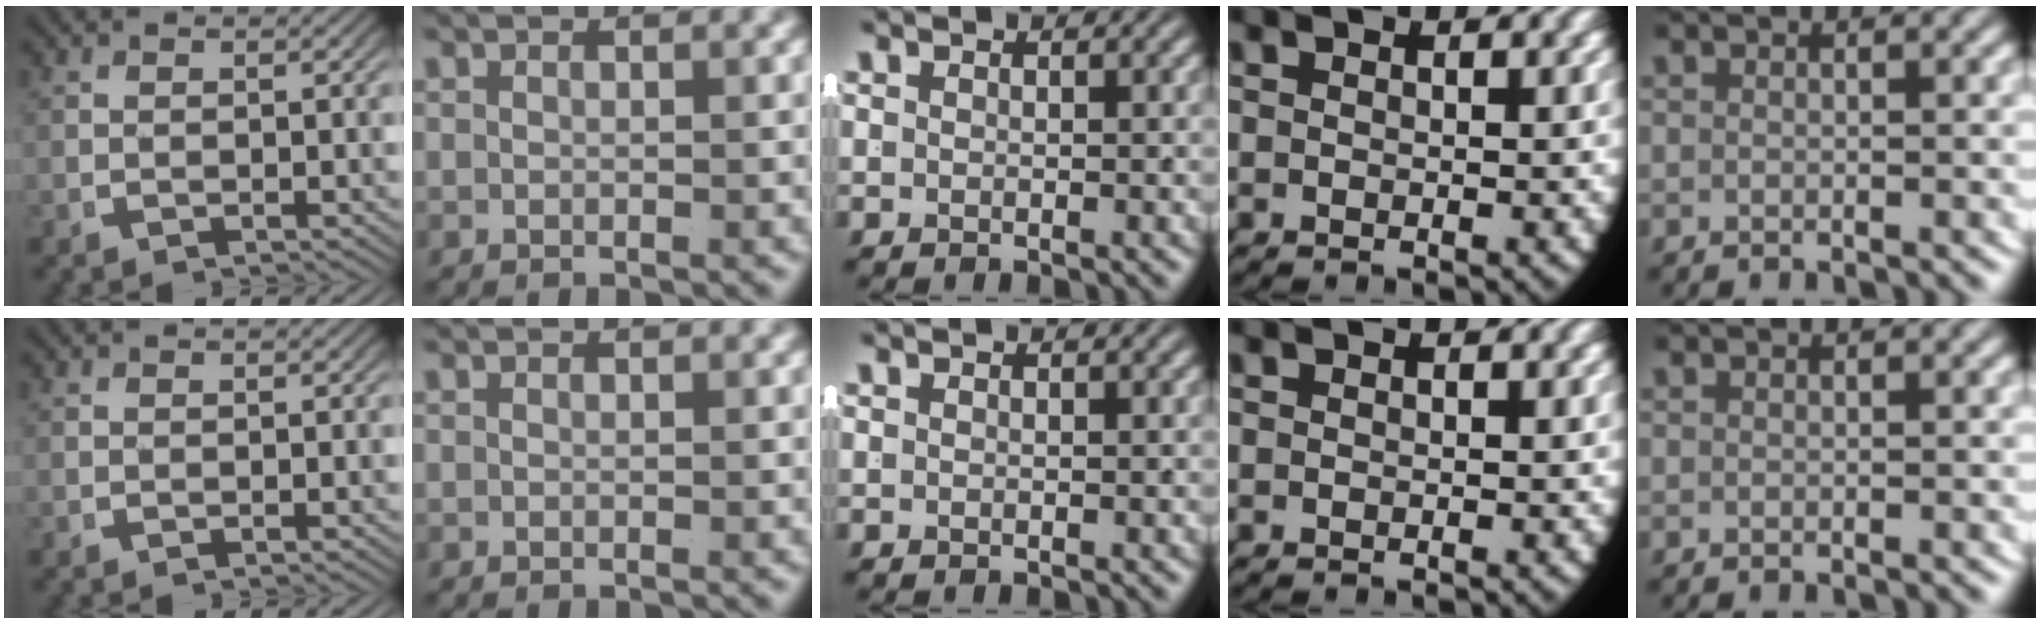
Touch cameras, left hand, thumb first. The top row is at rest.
{}